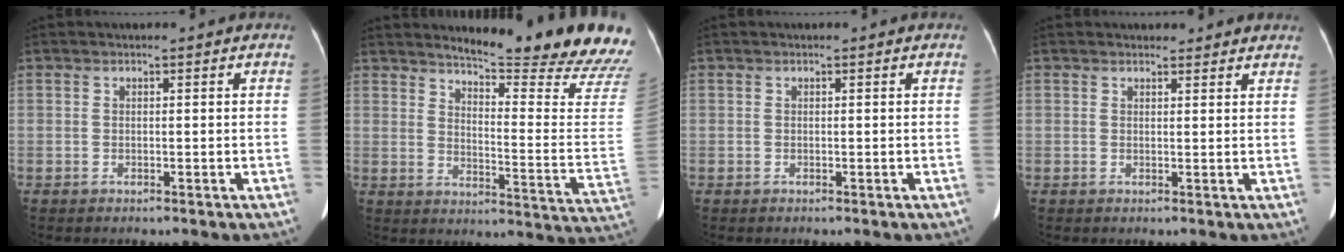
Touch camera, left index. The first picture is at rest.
{"total": 21.0, "force": [19.5, -0.9, 7.9], "torque": [-0.119, -0.138, 0.231]}
{"total": 0.0}
{"total": 3.9, "force": [3.6, 1.1, 0.8], "torque": [-0.006, 0.010, 0.038]}